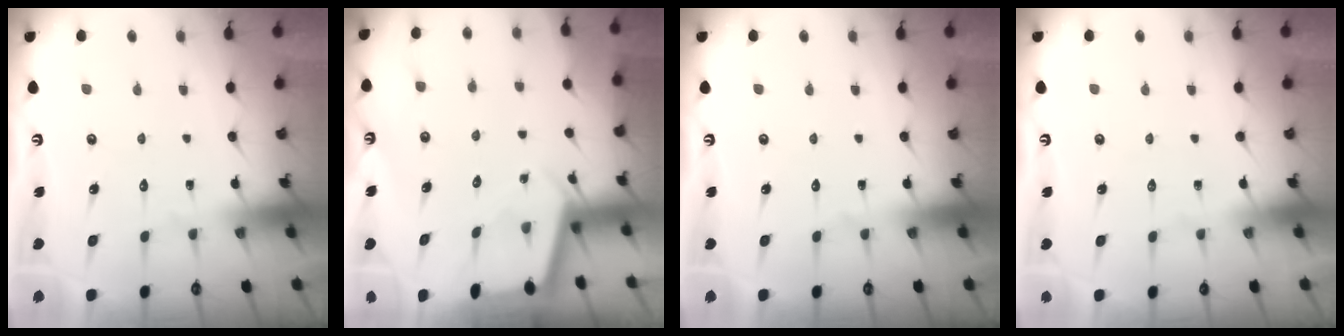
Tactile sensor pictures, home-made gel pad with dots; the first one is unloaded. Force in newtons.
{"total": 2.2, "press": 2.2, "slide": 0.1}
{"total": 0.0}
{"total": 0.0}